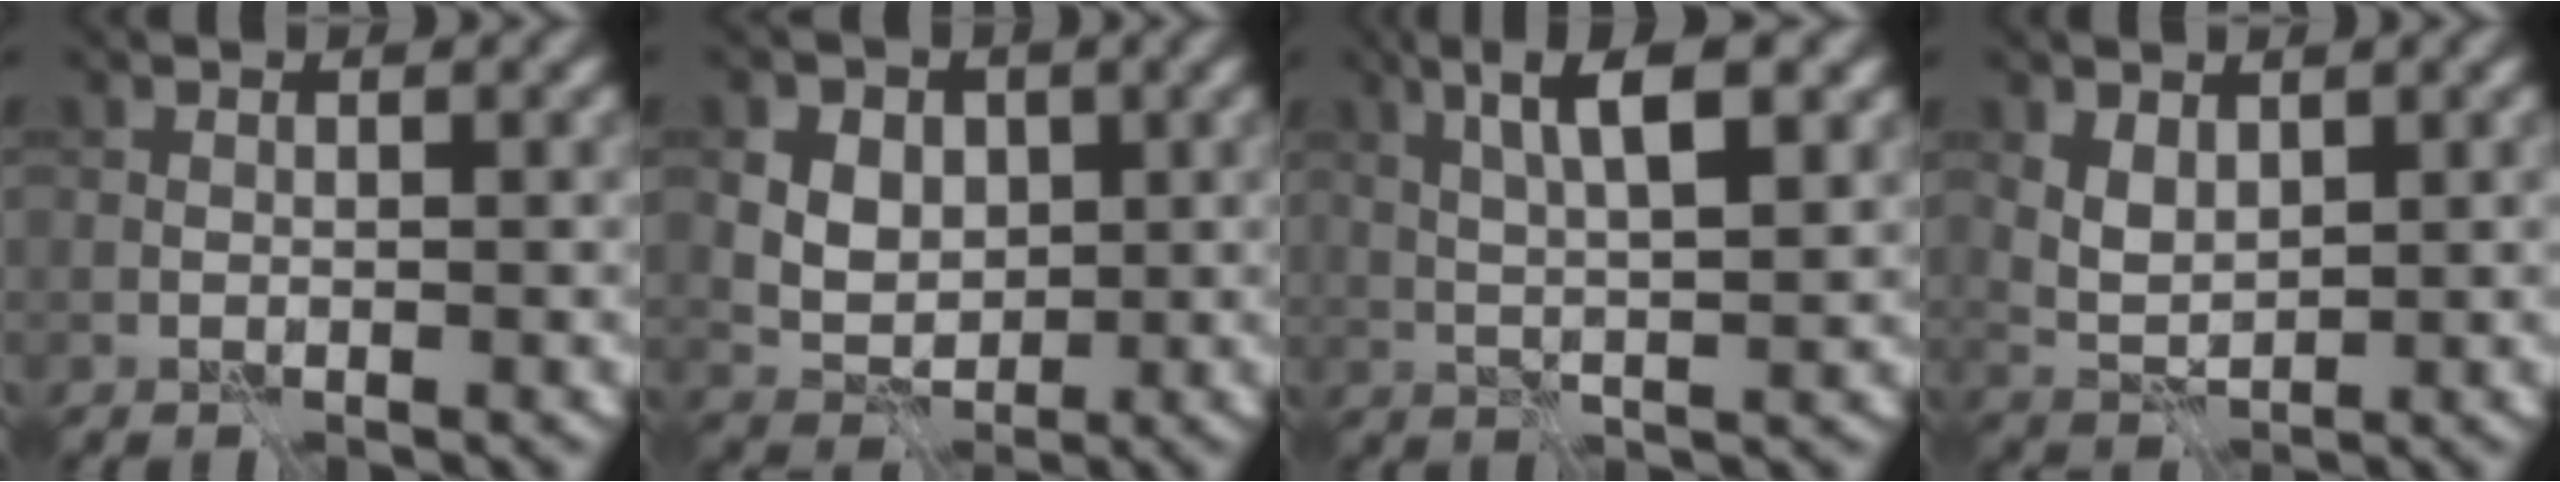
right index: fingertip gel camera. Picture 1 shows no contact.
{"total": 7.8, "force": [2.8, 6.1, 4.0], "torque": [-0.066, 0.023, 0.034]}
{"total": 6.1, "force": [2.5, 1.4, 5.5], "torque": [-0.099, 0.004, 0.044]}
{"total": 2.8, "force": [1.2, 1.7, 1.8], "torque": [-0.042, -0.006, 0.028]}